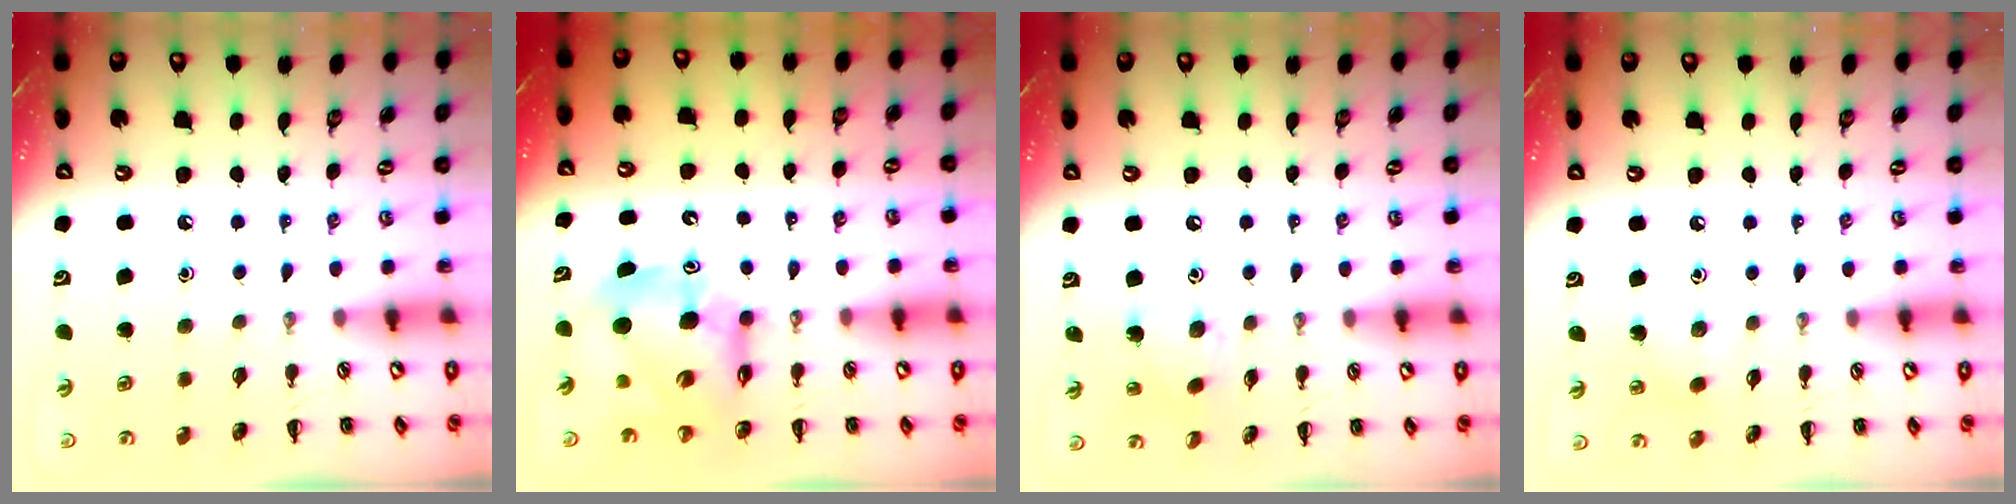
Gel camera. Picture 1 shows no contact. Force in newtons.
{"total": 10.7, "press": 10.3, "slide": 3.1}
{"total": 8.4, "press": 8.1, "slide": 2.1}
{"total": 5.6, "press": 5.4, "slide": 1.4}